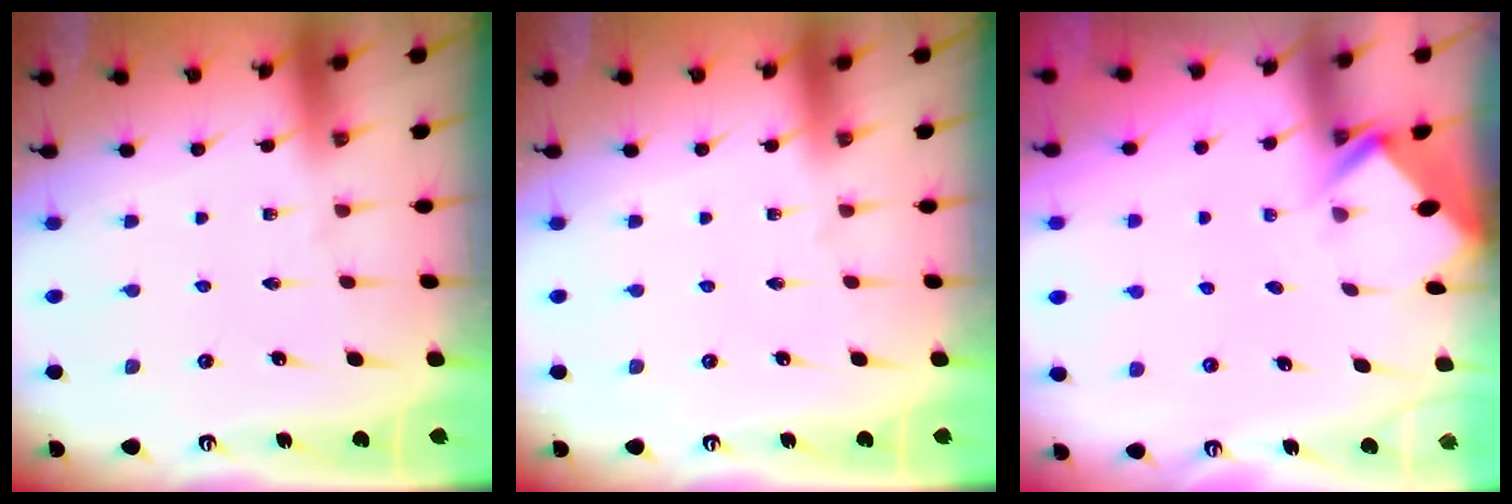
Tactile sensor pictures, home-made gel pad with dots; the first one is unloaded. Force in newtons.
{"total": 0.0}
{"total": 2.9, "press": 2.9, "slide": 0.2}